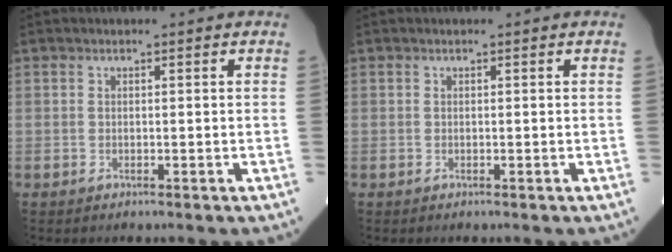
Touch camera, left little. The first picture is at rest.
{"total": 0.0}